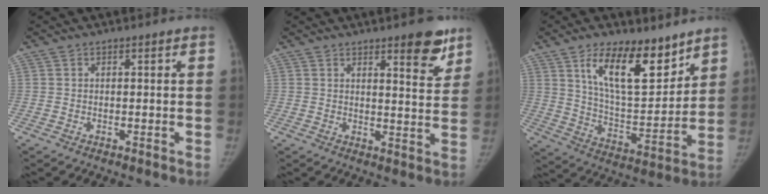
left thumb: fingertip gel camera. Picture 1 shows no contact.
{"total": 7.8, "force": [5.2, 2.1, 5.4], "torque": [-0.047, -0.034, 0.067]}
{"total": 16.8, "force": [10.5, 7.0, 11.2], "torque": [-0.140, -0.073, 0.190]}